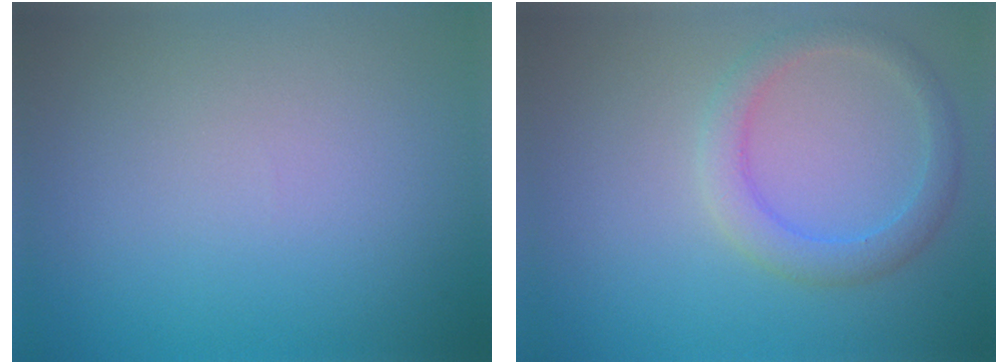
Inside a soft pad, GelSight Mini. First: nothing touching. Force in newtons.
{"total": 2.9, "press": 2.9, "slide": 0.1}